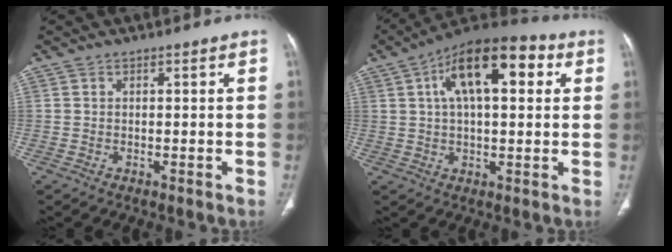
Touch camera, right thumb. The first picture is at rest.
{"total": 16.9, "force": [5.2, 7.7, 14.1], "torque": [-0.203, 0.022, 0.075]}